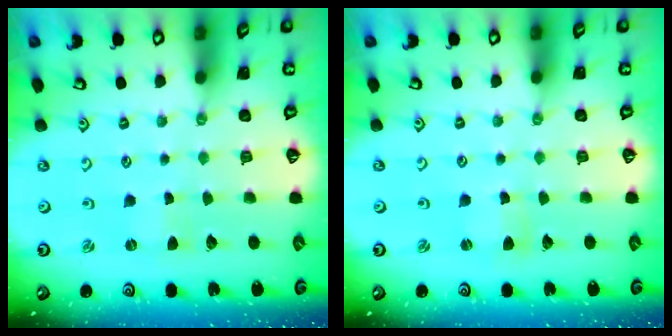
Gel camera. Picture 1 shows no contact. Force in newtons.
{"total": 1.1, "press": 1.1, "slide": 0.2}